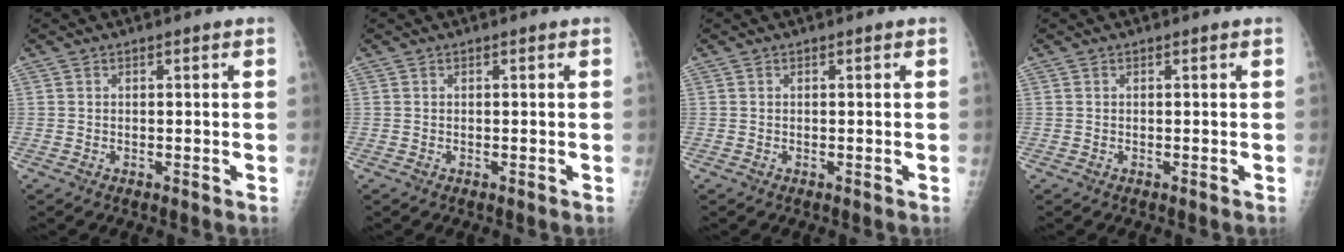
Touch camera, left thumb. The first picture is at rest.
{"total": 0.0}
{"total": 0.0}
{"total": 0.0}